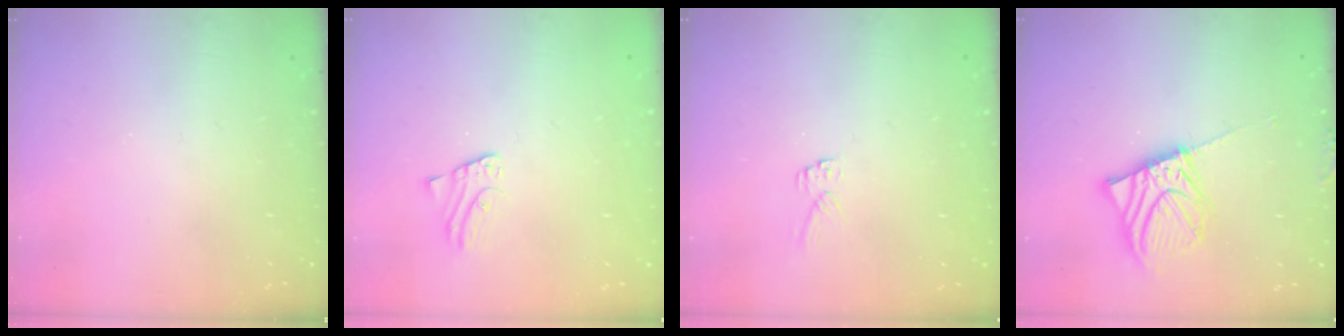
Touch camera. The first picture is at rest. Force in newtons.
{"total": 1.6, "press": 1.6, "slide": 0.1}
{"total": 4.6, "press": 4.6, "slide": 0.5}
{"total": 10.2, "press": 10.1, "slide": 1.5}